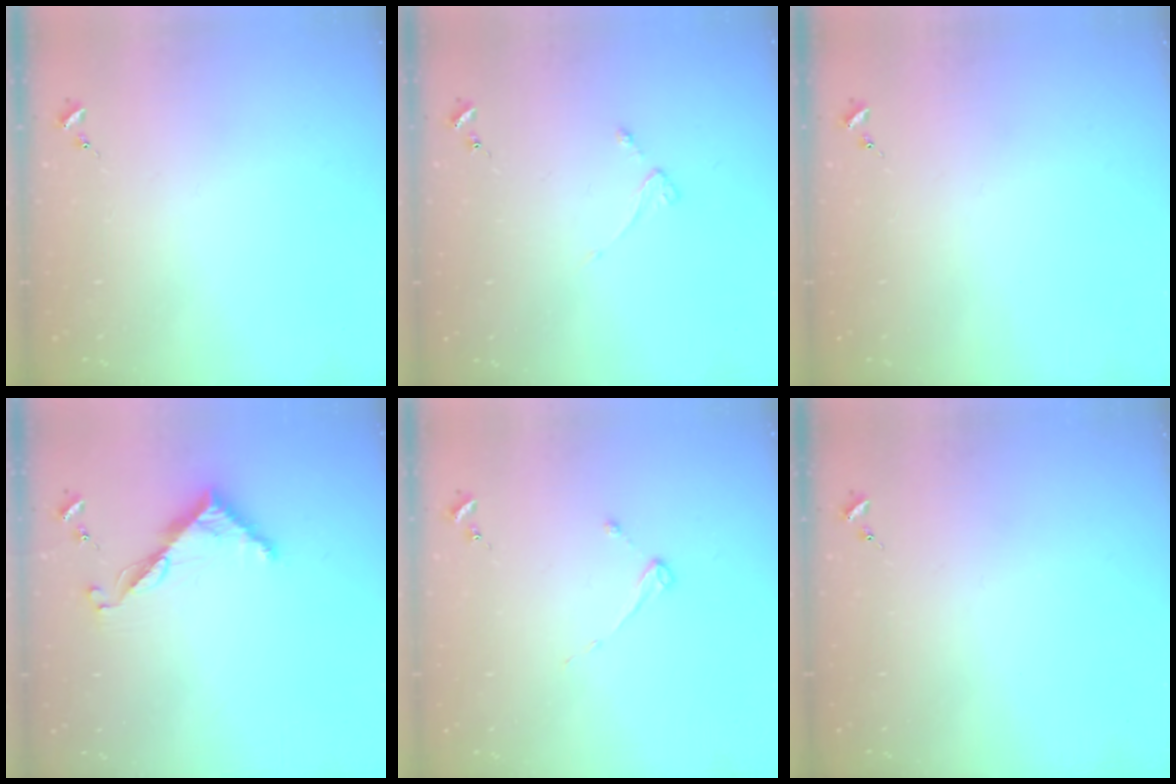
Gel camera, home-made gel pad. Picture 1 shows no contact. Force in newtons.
{"total": 2.7, "press": 2.6, "slide": 0.5}
{"total": 0.0}
{"total": 7.6, "press": 7.5, "slide": 0.6}
{"total": 2.6, "press": 2.5, "slide": 0.4}
{"total": 0.0}